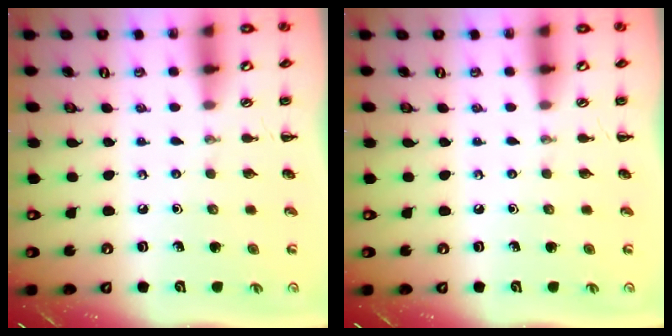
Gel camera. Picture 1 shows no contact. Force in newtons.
{"total": 0.0}